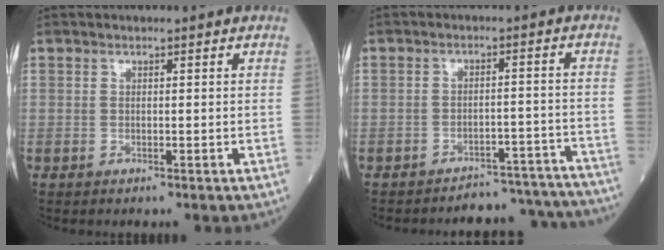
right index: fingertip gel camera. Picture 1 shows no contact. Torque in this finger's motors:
{"motor_torque": [-0.17, -0.24, -0.59, -0.15]}